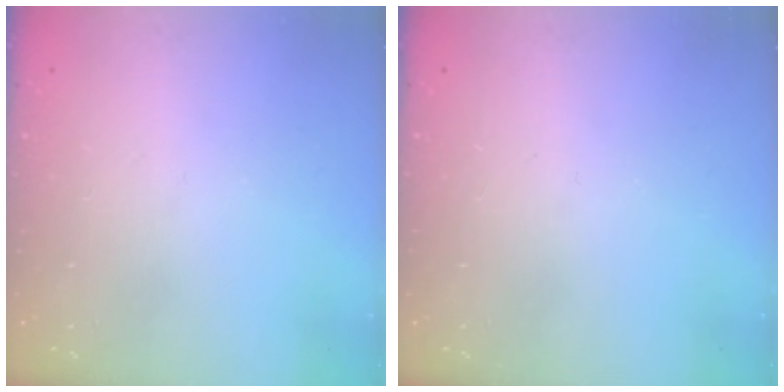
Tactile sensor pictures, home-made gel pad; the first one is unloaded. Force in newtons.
{"total": 0.0}